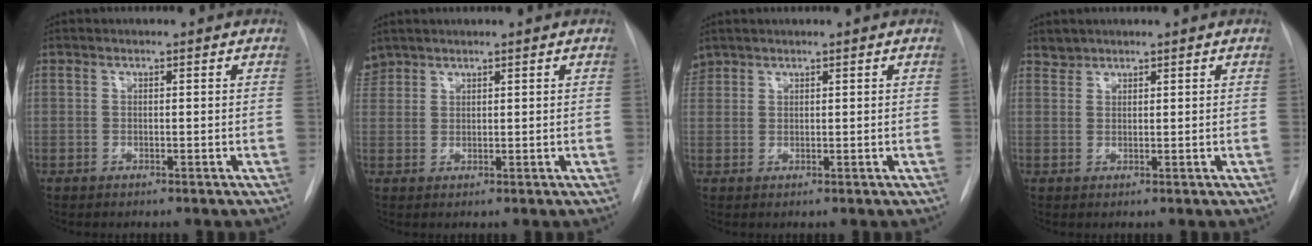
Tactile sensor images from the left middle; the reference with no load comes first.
{"total": 2.6, "force": [2.3, 1.2, -0.1], "torque": [-0.003, 0.013, 0.049]}
{"total": 2.0, "force": [1.7, 1.0, -0.1], "torque": [-0.004, 0.013, 0.036]}
{"total": 0.8, "force": [0.7, 0.5, -0.1], "torque": [0.005, 0.006, 0.009]}